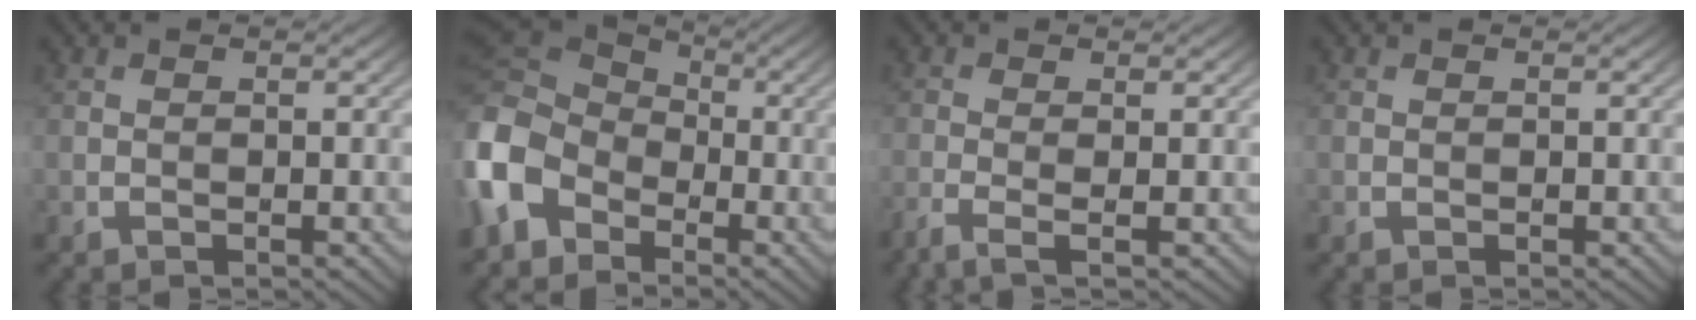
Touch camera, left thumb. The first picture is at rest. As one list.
[{"total": 10.5, "force": [-3.8, 8.0, 5.7], "torque": [-0.180, -0.015, -0.092]}, {"total": 2.3, "force": [-1.3, 0.4, 1.9], "torque": [-0.041, -0.002, -0.038]}, {"total": 0.0}]